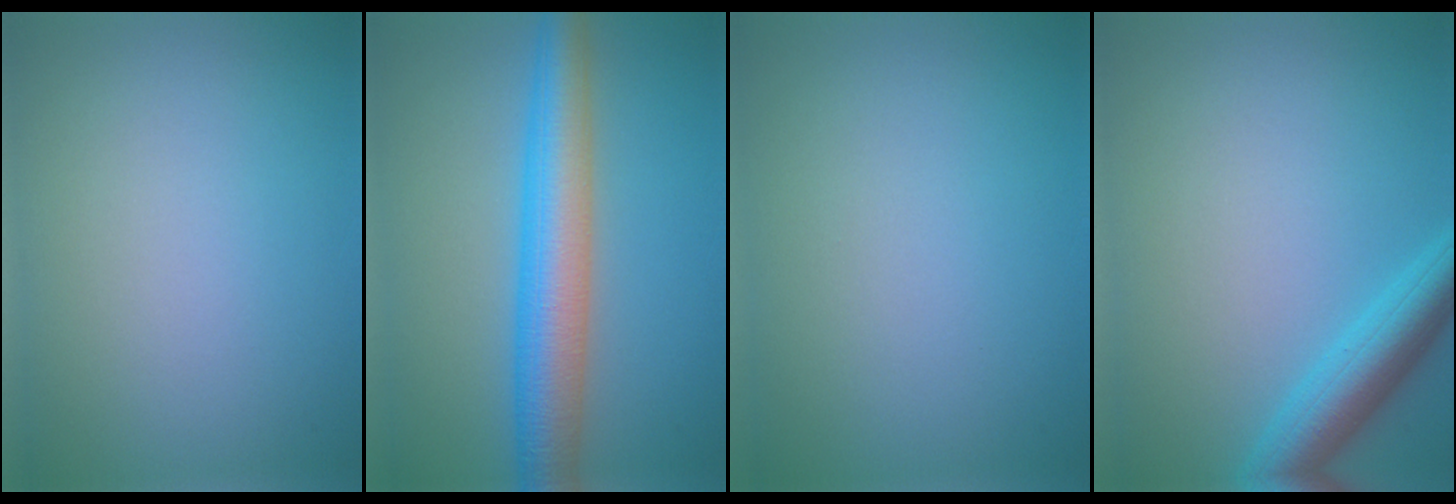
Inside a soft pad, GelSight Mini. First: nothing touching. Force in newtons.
{"total": 7.1, "press": 7.1, "slide": 0.2}
{"total": 0.0}
{"total": 4.6, "press": 4.6, "slide": 0.2}